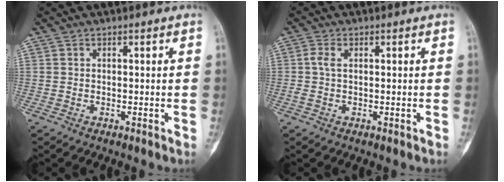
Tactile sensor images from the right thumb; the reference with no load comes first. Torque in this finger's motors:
{"motor_torque": [0.37, 0.15, 0.24, -0.09, 0.12]}